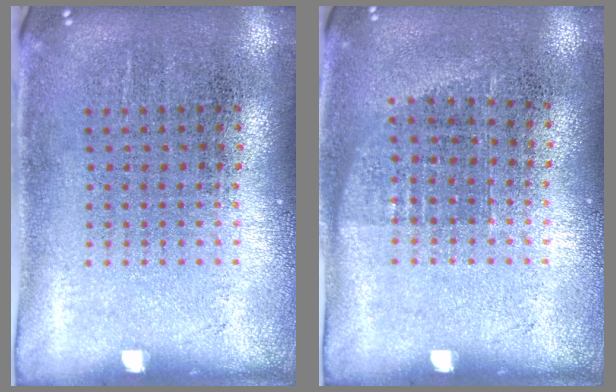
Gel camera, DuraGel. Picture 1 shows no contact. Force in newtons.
{"total": 0.6, "press": 0.6, "slide": 0.2}